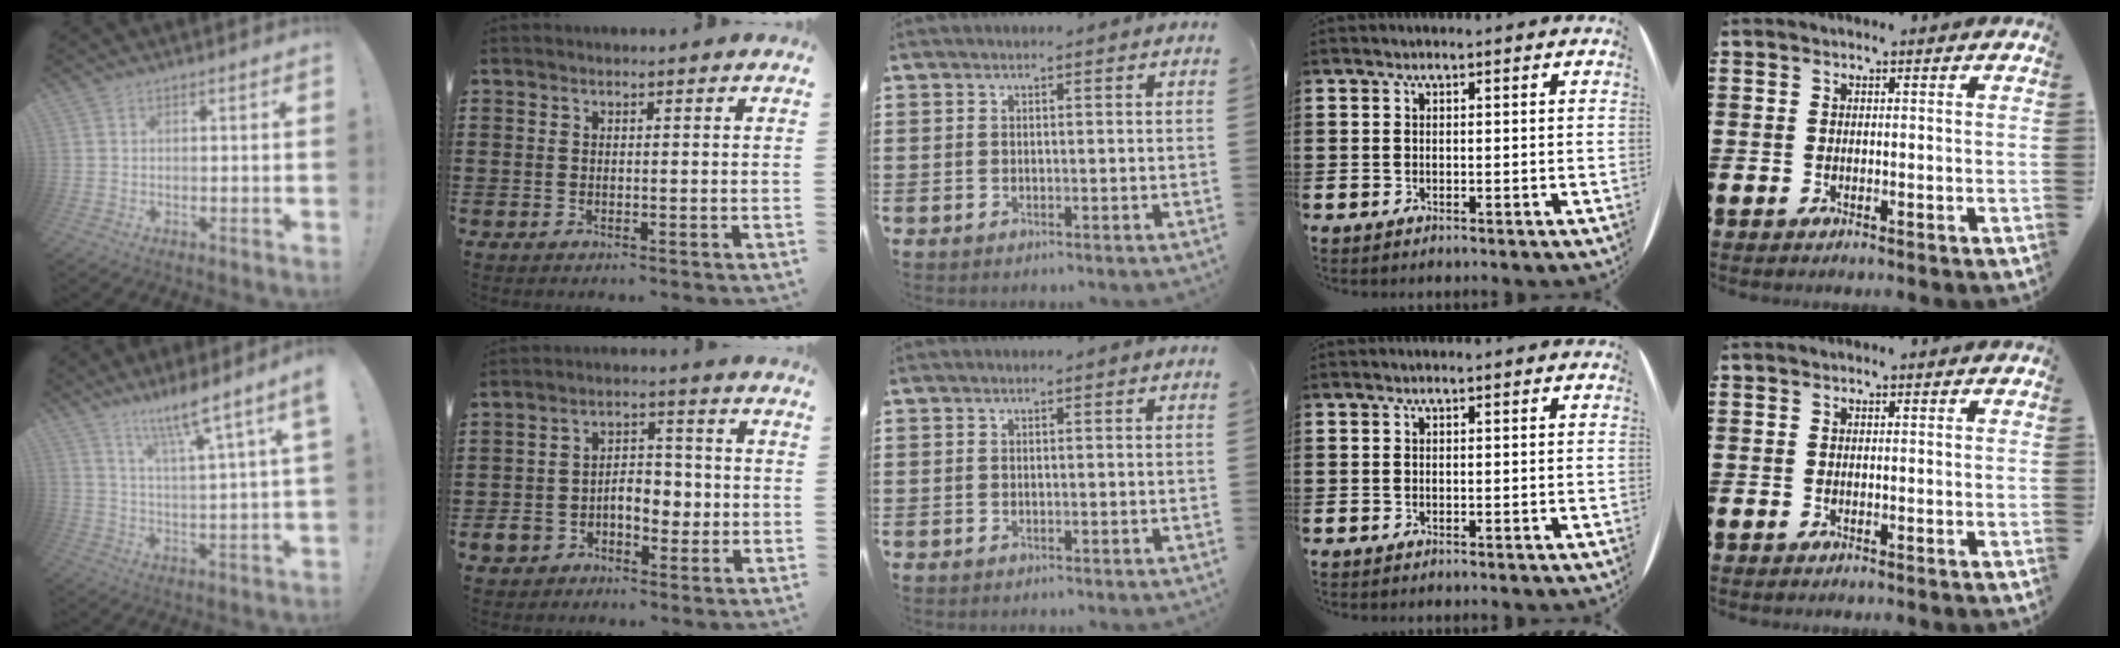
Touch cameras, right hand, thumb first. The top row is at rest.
{"thumb": {"total": 10.2, "force": [7.4, -0.1, 7.1], "torque": [-0.113, -0.051, 0.113]}, "index": {"total": 6.4, "force": [-1.8, 4.9, 3.7], "torque": [-0.073, 0.012, -0.036]}}